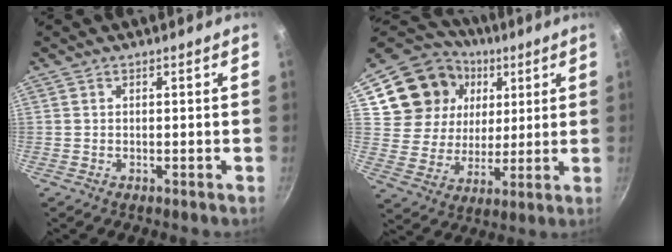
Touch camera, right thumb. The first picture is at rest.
{"total": 19.1, "force": [6.9, 15.7, 8.3], "torque": [-0.140, -0.001, 0.126]}